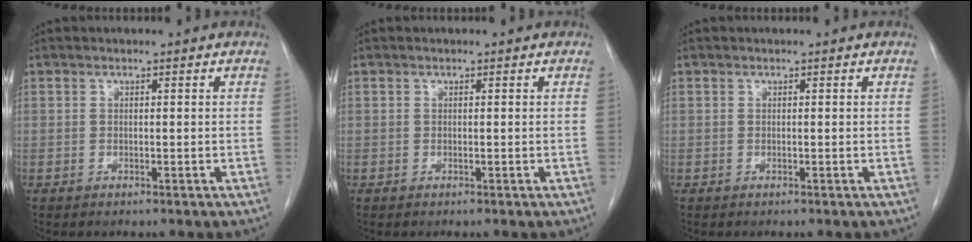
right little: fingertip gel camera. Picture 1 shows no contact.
{"total": 0.0}
{"total": 0.0}